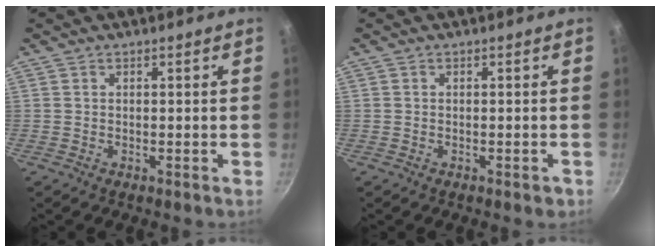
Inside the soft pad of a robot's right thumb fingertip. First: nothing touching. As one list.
[{"total": 1.1, "force": [-0.6, 0.6, 0.7], "torque": [-0.008, 0.007, -0.004]}]